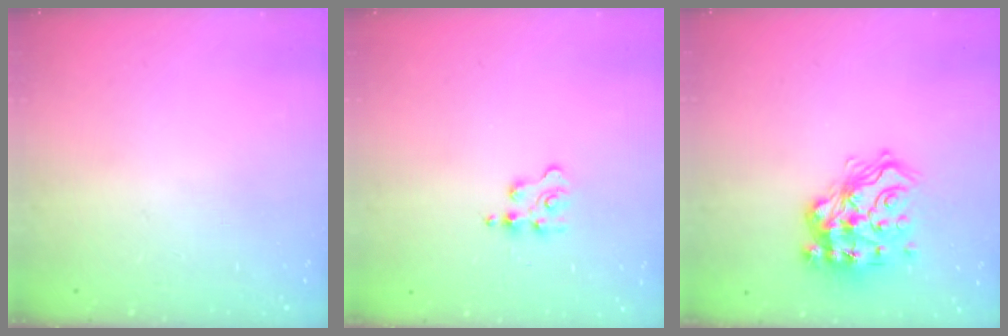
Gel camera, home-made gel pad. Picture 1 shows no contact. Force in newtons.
{"total": 2.7, "press": 2.7, "slide": 0.5}
{"total": 16.8, "press": 16.8, "slide": 1.0}